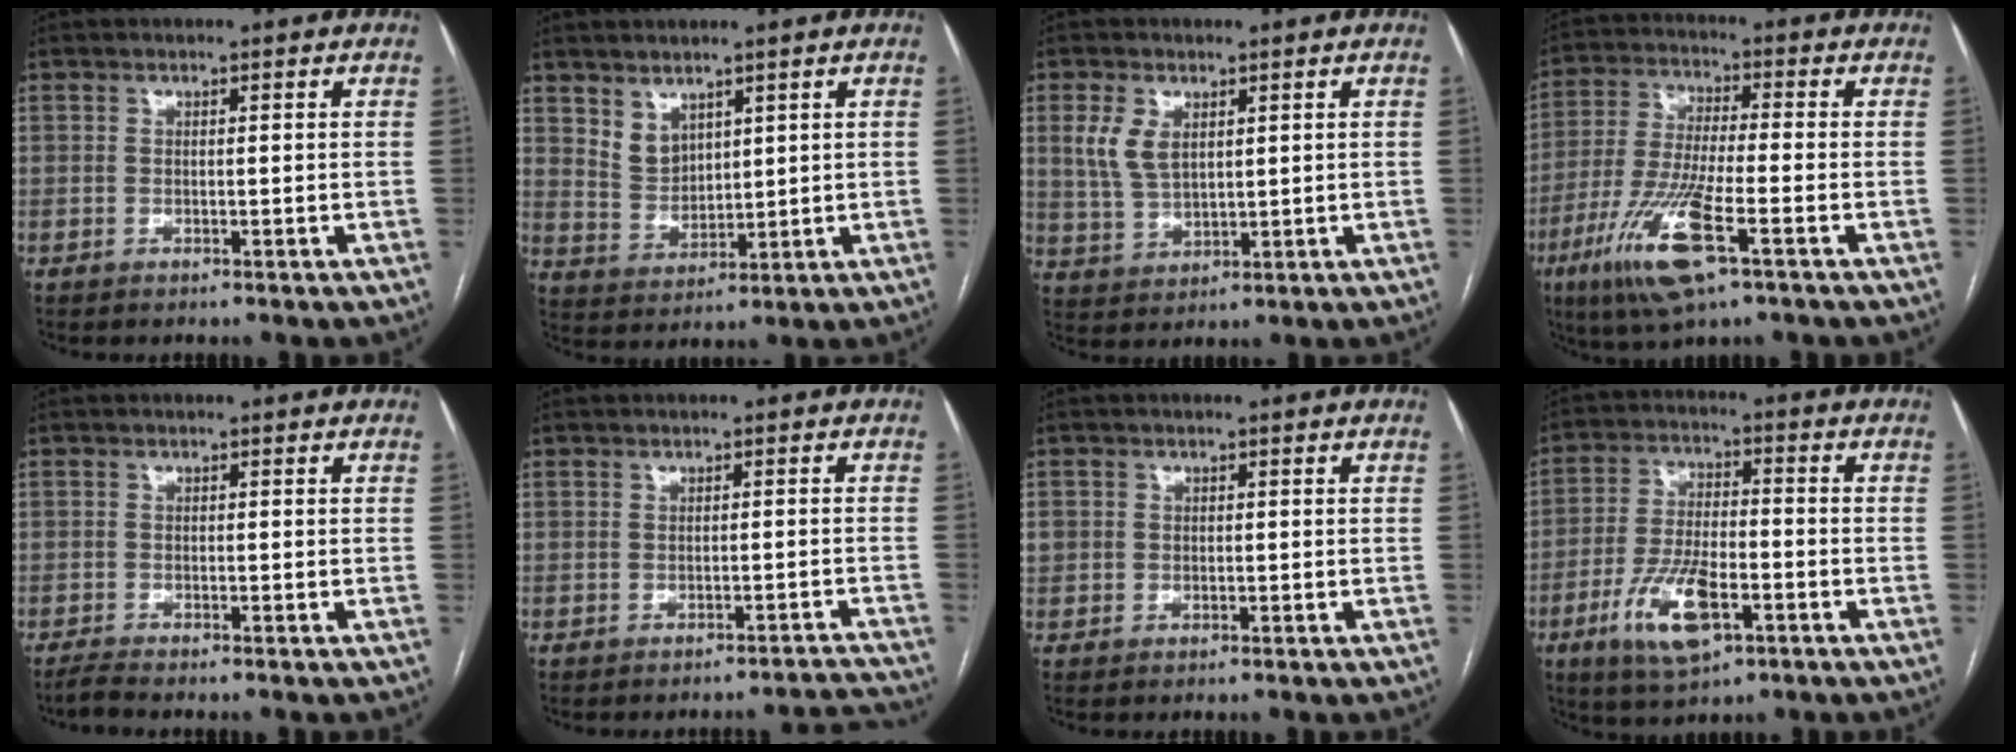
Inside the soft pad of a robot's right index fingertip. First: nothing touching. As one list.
[{"total": 4.8, "force": [3.2, 3.1, 1.8], "torque": [-0.042, 0.003, 0.078]}, {"total": 5.9, "force": [2.1, 3.5, 4.2], "torque": [-0.099, 0.008, 0.052]}, {"total": 13.1, "force": [-6.2, 1.6, 11.4], "torque": [-0.241, -0.026, -0.114]}, {"total": 1.3, "force": [-1.3, -0.1, 0.1], "torque": [-0.009, -0.006, -0.024]}, {"total": 4.5, "force": [-4.5, -0.1, -0.2], "torque": [0.019, 0.006, -0.049]}, {"total": 2.7, "force": [0.0, 2.5, 0.9], "torque": [-0.029, 0.011, 0.007]}, {"total": 11.2, "force": [-4.9, 4.0, 9.2], "torque": [-0.191, -0.005, -0.084]}]